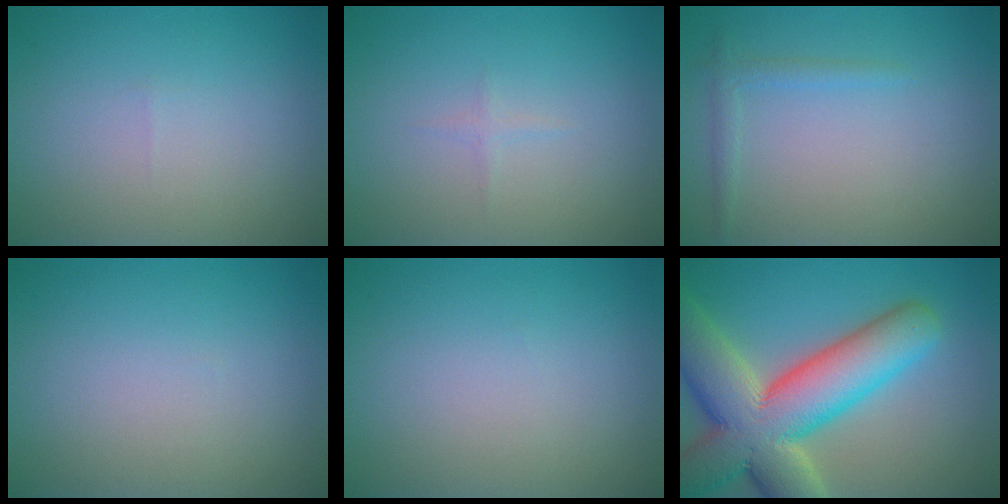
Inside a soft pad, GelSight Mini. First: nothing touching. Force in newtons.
{"total": 0.6, "press": 0.6, "slide": 0.0}
{"total": 1.3, "press": 1.3, "slide": 0.1}
{"total": 0.0}
{"total": 0.0}
{"total": 13.6, "press": 13.5, "slide": 1.3}